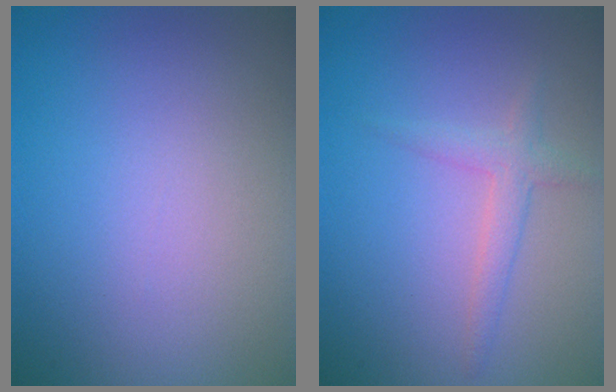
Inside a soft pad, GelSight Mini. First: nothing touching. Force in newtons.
{"total": 1.2, "press": 1.2, "slide": 0.1}